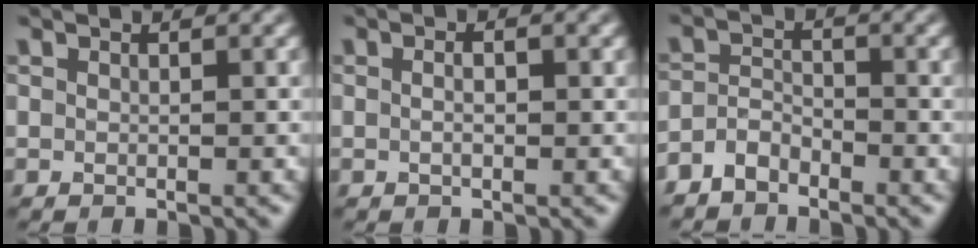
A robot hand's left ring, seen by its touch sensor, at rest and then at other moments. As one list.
[{"total": 1.7, "force": [0.3, 0.7, 1.5], "torque": [-0.019, -0.009, -0.007]}, {"total": 2.5, "force": [-2.0, 1.2, 0.9], "torque": [-0.020, 0.006, -0.047]}]